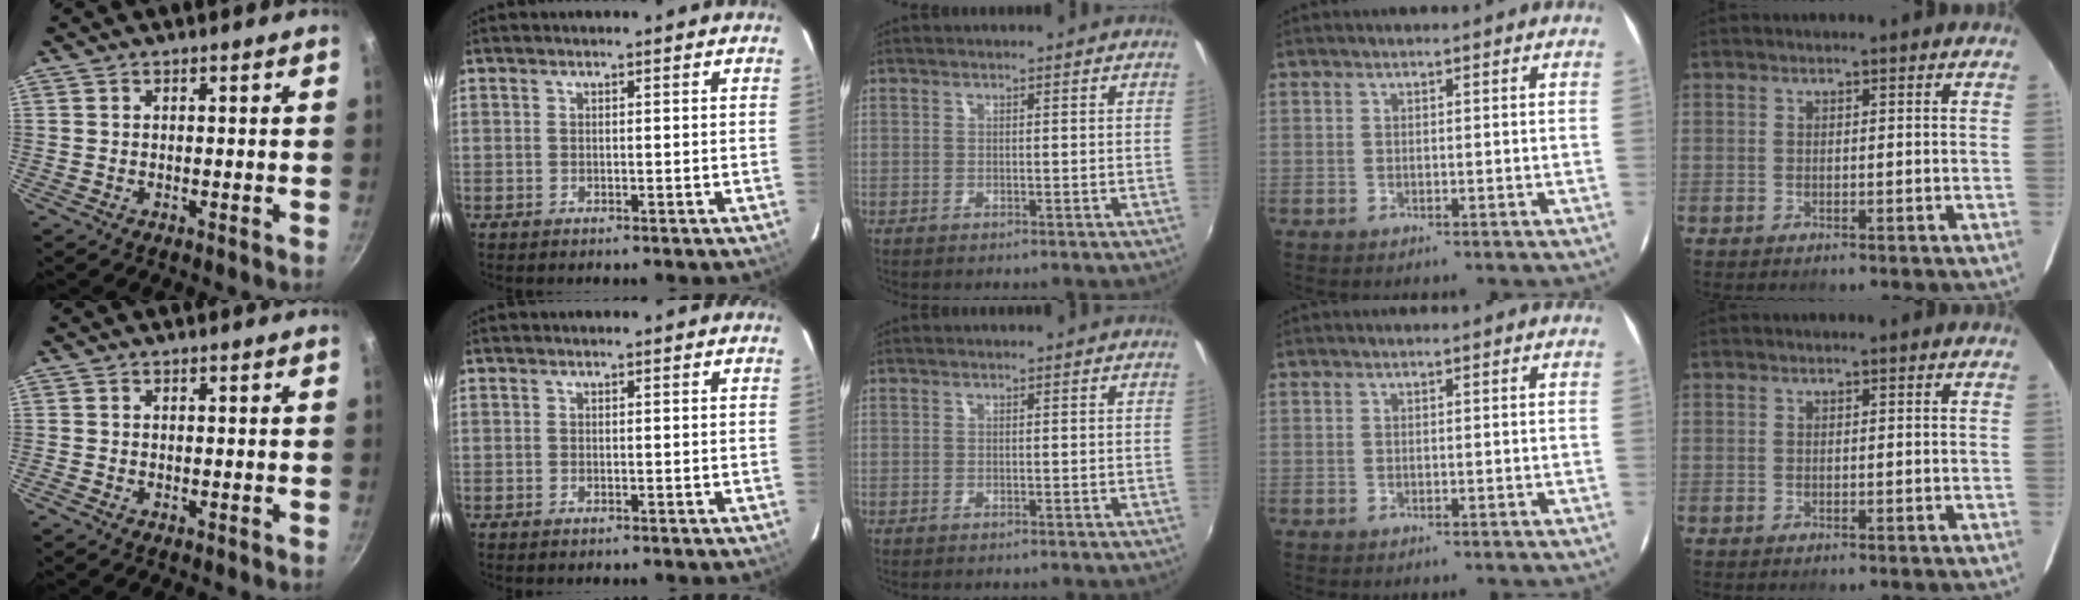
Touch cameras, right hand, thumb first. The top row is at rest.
{}